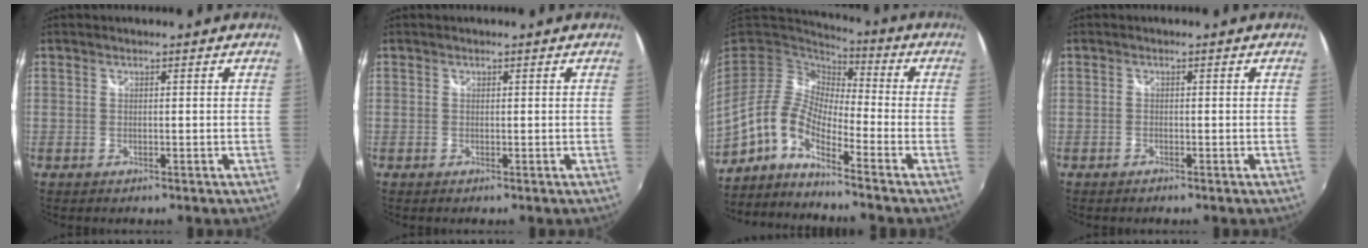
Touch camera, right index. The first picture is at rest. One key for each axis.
{"total": 0.0}
{"total": 10.2, "fx": -6.5, "fy": 2.7, "fz": 7.4, "tx": -0.134, "ty": -0.007, "tz": -0.139}
{"total": 0.7, "fx": -0.6, "fy": 0.3, "fz": 0.1, "tx": -0.004, "ty": -0.002, "tz": -0.014}